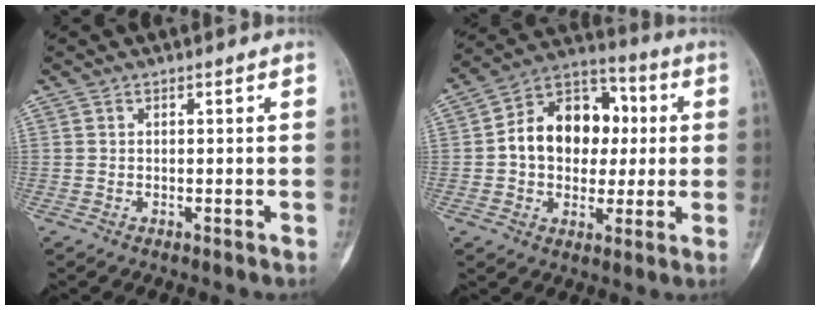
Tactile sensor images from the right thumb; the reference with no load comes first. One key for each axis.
{"total": 16.4, "fx": 1.2, "fy": 12.1, "fz": 11.0, "tx": -0.124, "ty": 0.027, "tz": 0.012}